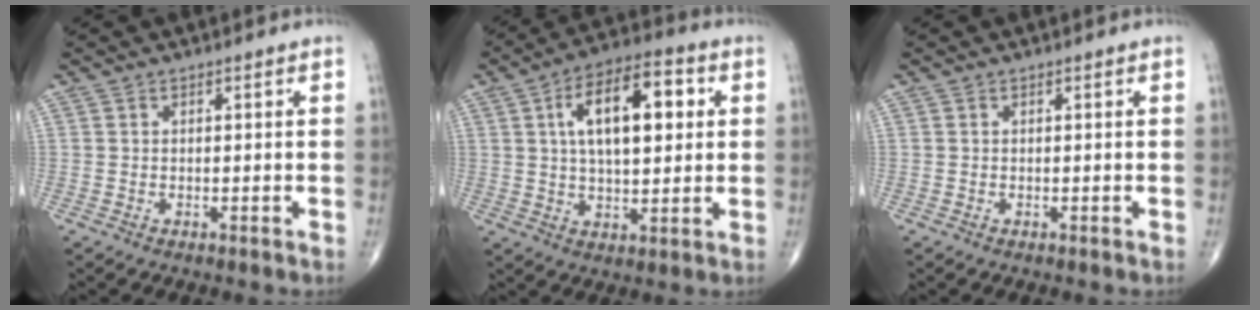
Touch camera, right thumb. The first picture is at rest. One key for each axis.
{"total": 15.4, "fx": 3.7, "fy": 7.2, "fz": 13.1, "tx": -0.193, "ty": 0.011, "tz": 0.057}
{"total": 0.0}